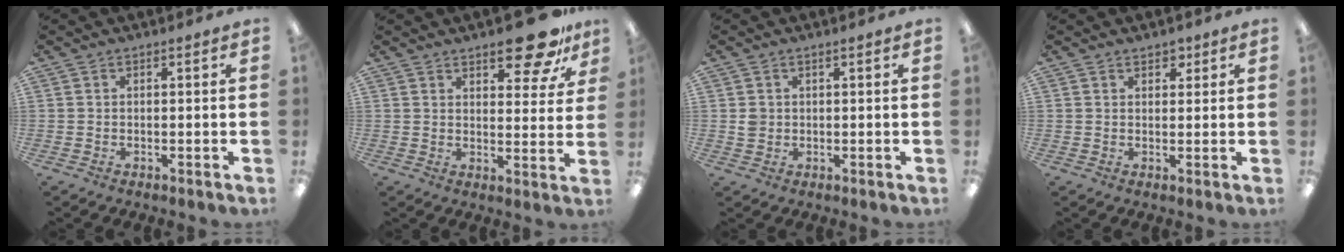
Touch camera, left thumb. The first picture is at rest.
{"total": 11.4, "force": [8.7, 3.9, 6.3], "torque": [-0.058, -0.062, 0.144]}
{"total": 1.9, "force": [0.3, 1.8, 0.7], "torque": [-0.015, 0.003, 0.004]}
{"total": 2.5, "force": [1.8, 1.4, 0.9], "torque": [-0.003, -0.006, 0.029]}